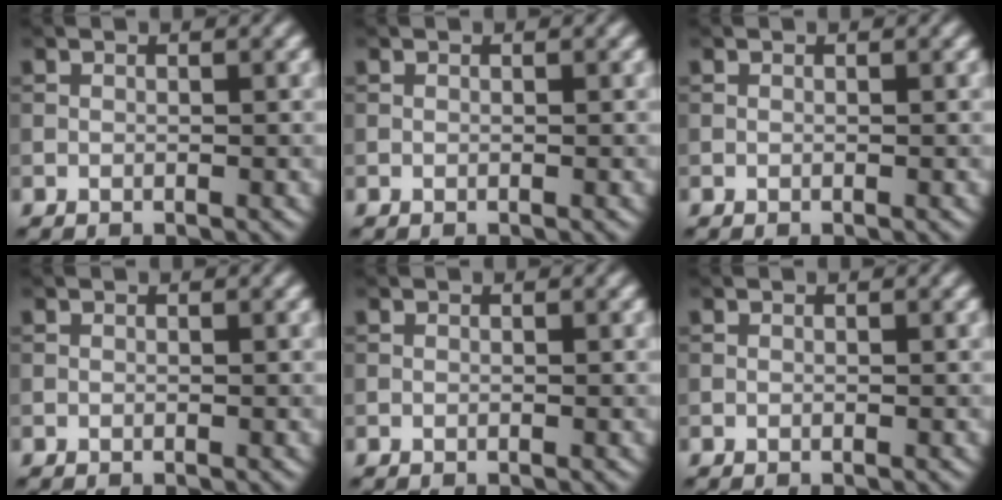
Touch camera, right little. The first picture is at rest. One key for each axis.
{"total": 0.0}
{"total": 0.0}
{"total": 0.0}
{"total": 0.0}
{"total": 0.0}